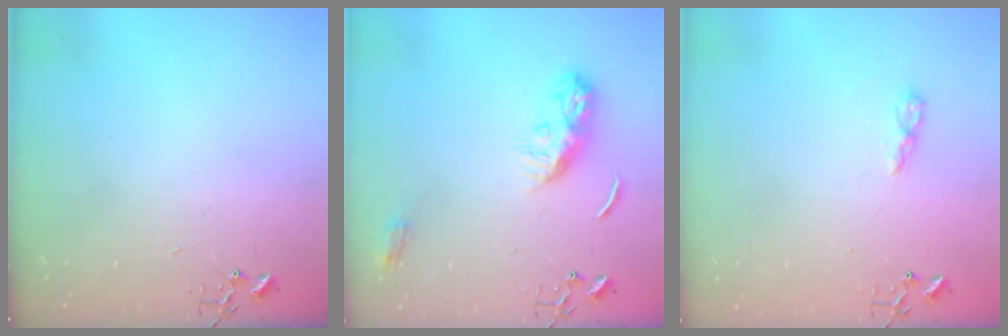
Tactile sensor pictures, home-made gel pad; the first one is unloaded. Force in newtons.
{"total": 10.4, "press": 10.4, "slide": 0.2}
{"total": 5.0, "press": 5.0, "slide": 0.6}